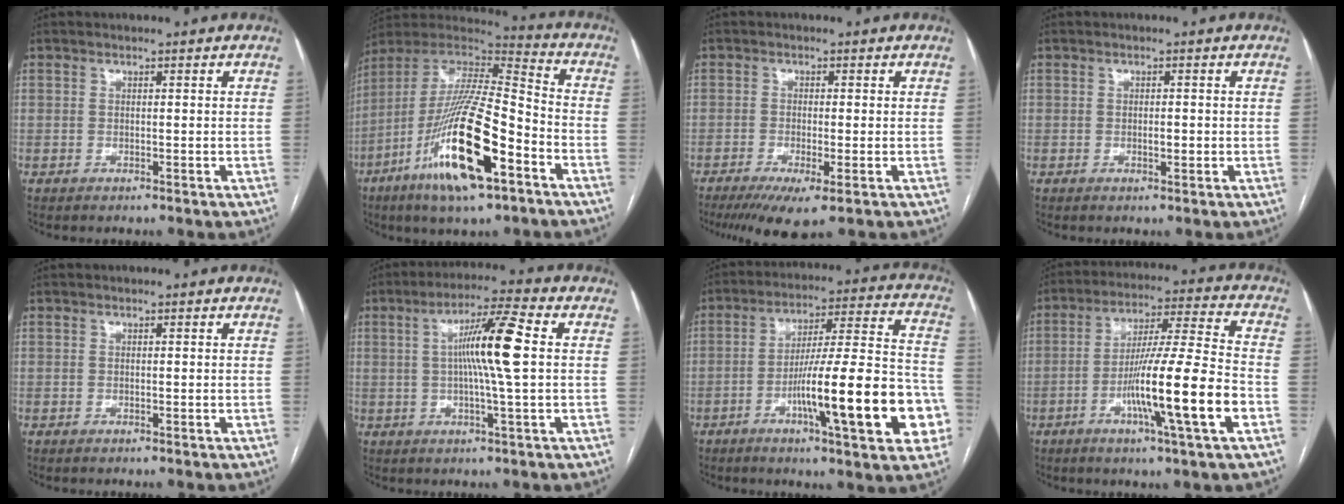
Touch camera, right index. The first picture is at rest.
{"total": 22.4, "force": [-10.1, 4.0, 19.6], "torque": [-0.390, -0.032, -0.178]}
{"total": 6.5, "force": [-3.7, 0.9, 5.3], "torque": [-0.087, -0.018, -0.060]}
{"total": 1.3, "force": [-0.2, 0.4, 1.2], "torque": [-0.022, 0.001, -0.001]}
{"total": 0.0}
{"total": 10.0, "force": [1.1, -0.5, 10.0], "torque": [-0.175, 0.008, 0.014]}
{"total": 20.6, "force": [-7.1, 2.1, 19.2], "torque": [-0.250, 0.016, -0.099]}
{"total": 15.6, "force": [-5.2, -0.8, 14.6], "torque": [-0.258, -0.006, -0.091]}